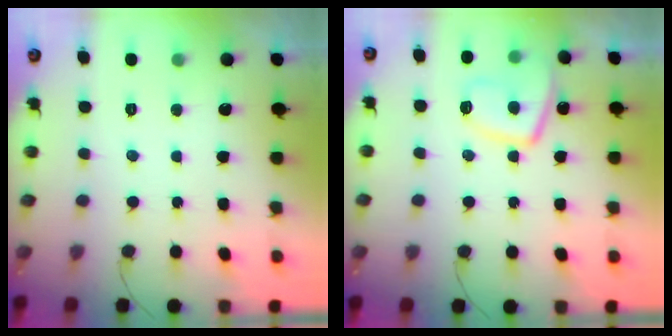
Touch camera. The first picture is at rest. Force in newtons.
{"total": 9.9, "press": 9.8, "slide": 1.2}